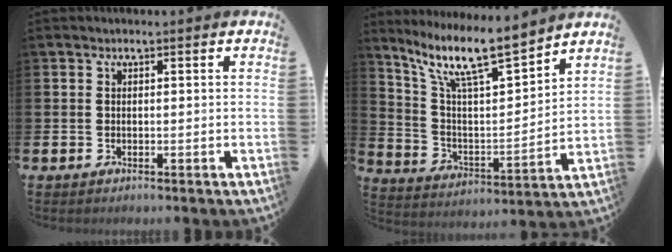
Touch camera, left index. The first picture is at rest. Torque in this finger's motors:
{"motor_torque": [0.20, -0.32, 0.88, 0.21]}